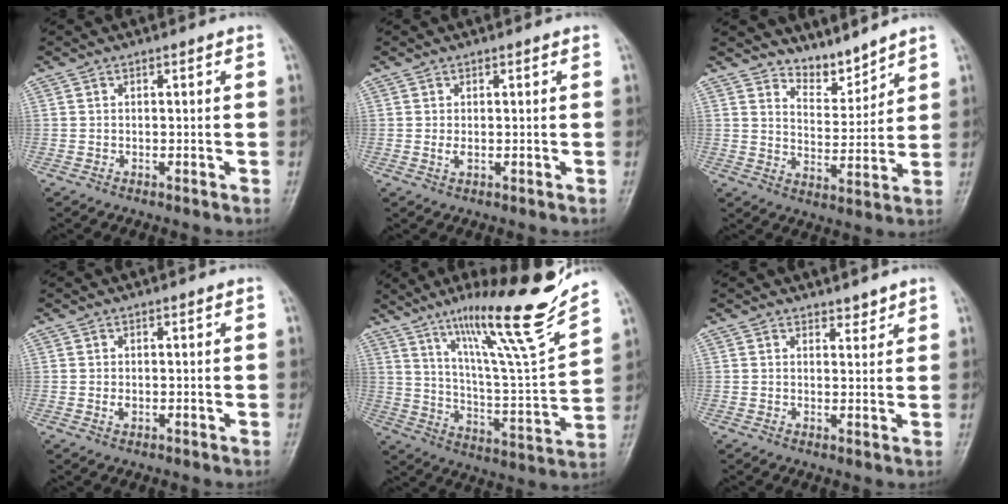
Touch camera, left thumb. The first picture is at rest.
{"total": 1.4, "force": [0.1, 0.5, 1.3], "torque": [-0.027, 0.002, 0.008]}
{"total": 5.8, "force": [5.5, 1.5, 0.7], "torque": [0.008, -0.059, 0.108]}
{"total": 1.2, "force": [0.0, 0.7, 1.0], "torque": [-0.014, -0.001, 0.004]}
{"total": 21.1, "force": [15.1, 1.0, 14.7], "torque": [-0.204, -0.083, 0.253]}
{"total": 2.1, "force": [1.9, 0.8, 0.4], "torque": [0.008, -0.015, 0.028]}